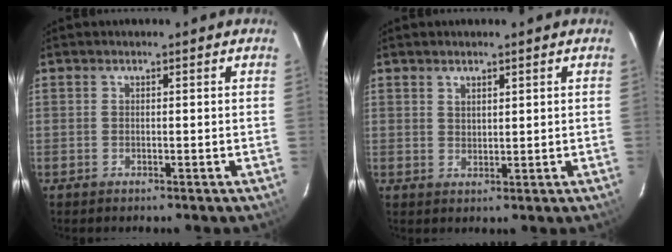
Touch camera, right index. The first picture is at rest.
{"total": 1.8, "force": [1.4, 0.9, 0.7], "torque": [-0.010, 0.001, 0.026]}